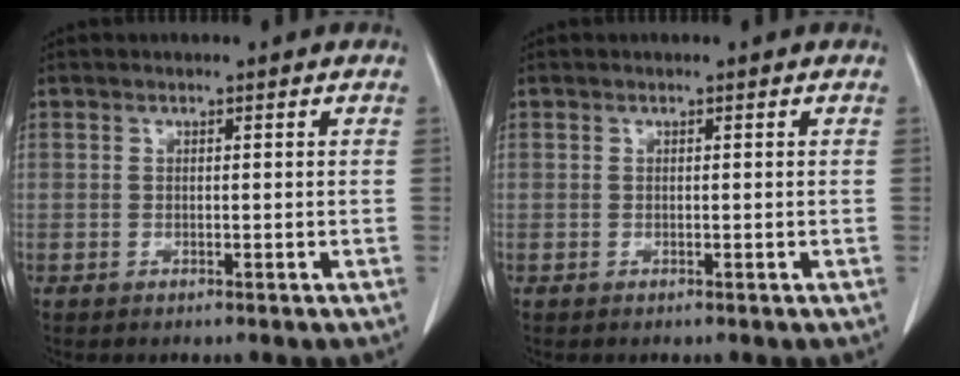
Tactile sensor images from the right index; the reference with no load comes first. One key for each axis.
{"total": 0.0}